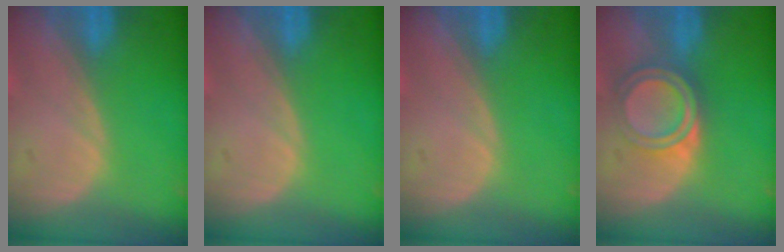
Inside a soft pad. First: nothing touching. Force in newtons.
{"total": 0.0}
{"total": 0.0}
{"total": 5.3, "press": 4.9, "slide": 2.0}